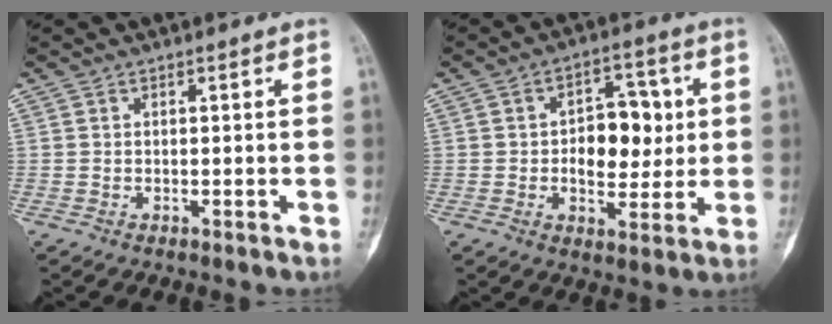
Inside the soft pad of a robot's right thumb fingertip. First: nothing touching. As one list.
[{"total": 11.0, "force": [0.7, 7.1, 8.4], "torque": [-0.071, 0.007, 0.013]}]